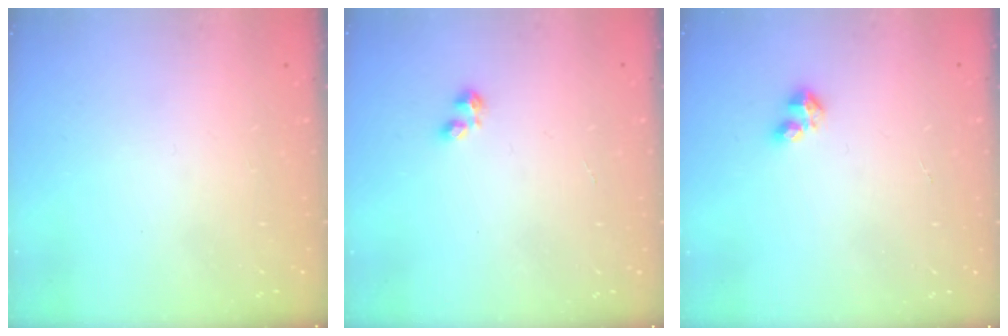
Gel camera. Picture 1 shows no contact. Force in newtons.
{"total": 1.8, "press": 1.7, "slide": 0.5}
{"total": 3.2, "press": 3.1, "slide": 0.5}